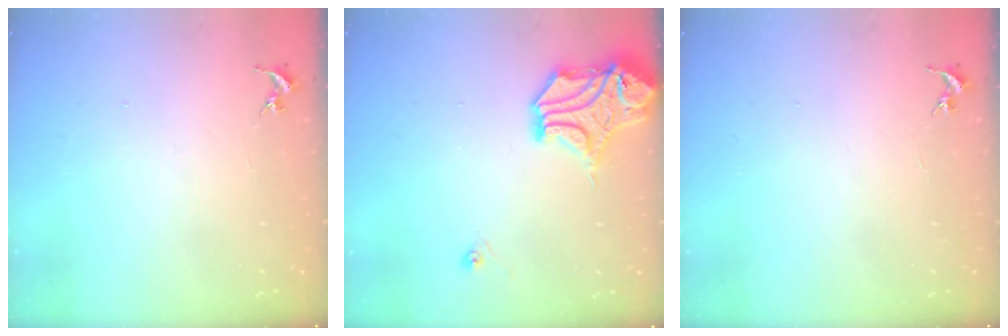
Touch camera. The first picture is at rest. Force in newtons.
{"total": 14.3, "press": 14.0, "slide": 2.5}
{"total": 0.0}